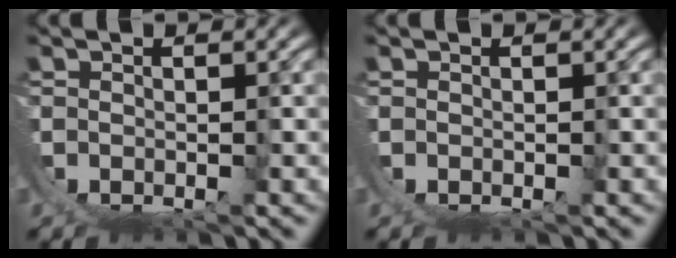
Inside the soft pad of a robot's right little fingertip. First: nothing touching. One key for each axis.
{"total": 0.0}